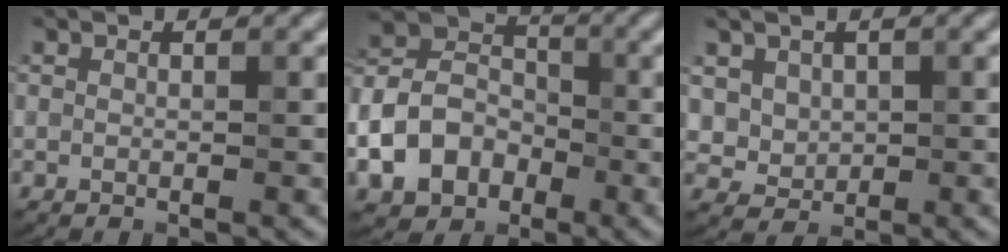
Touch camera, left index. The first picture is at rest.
{"total": 6.7, "force": [-2.7, 5.0, 3.7], "torque": [-0.074, 0.006, -0.057]}
{"total": 2.9, "force": [1.1, 2.3, 1.2], "torque": [-0.032, -0.003, 0.035]}